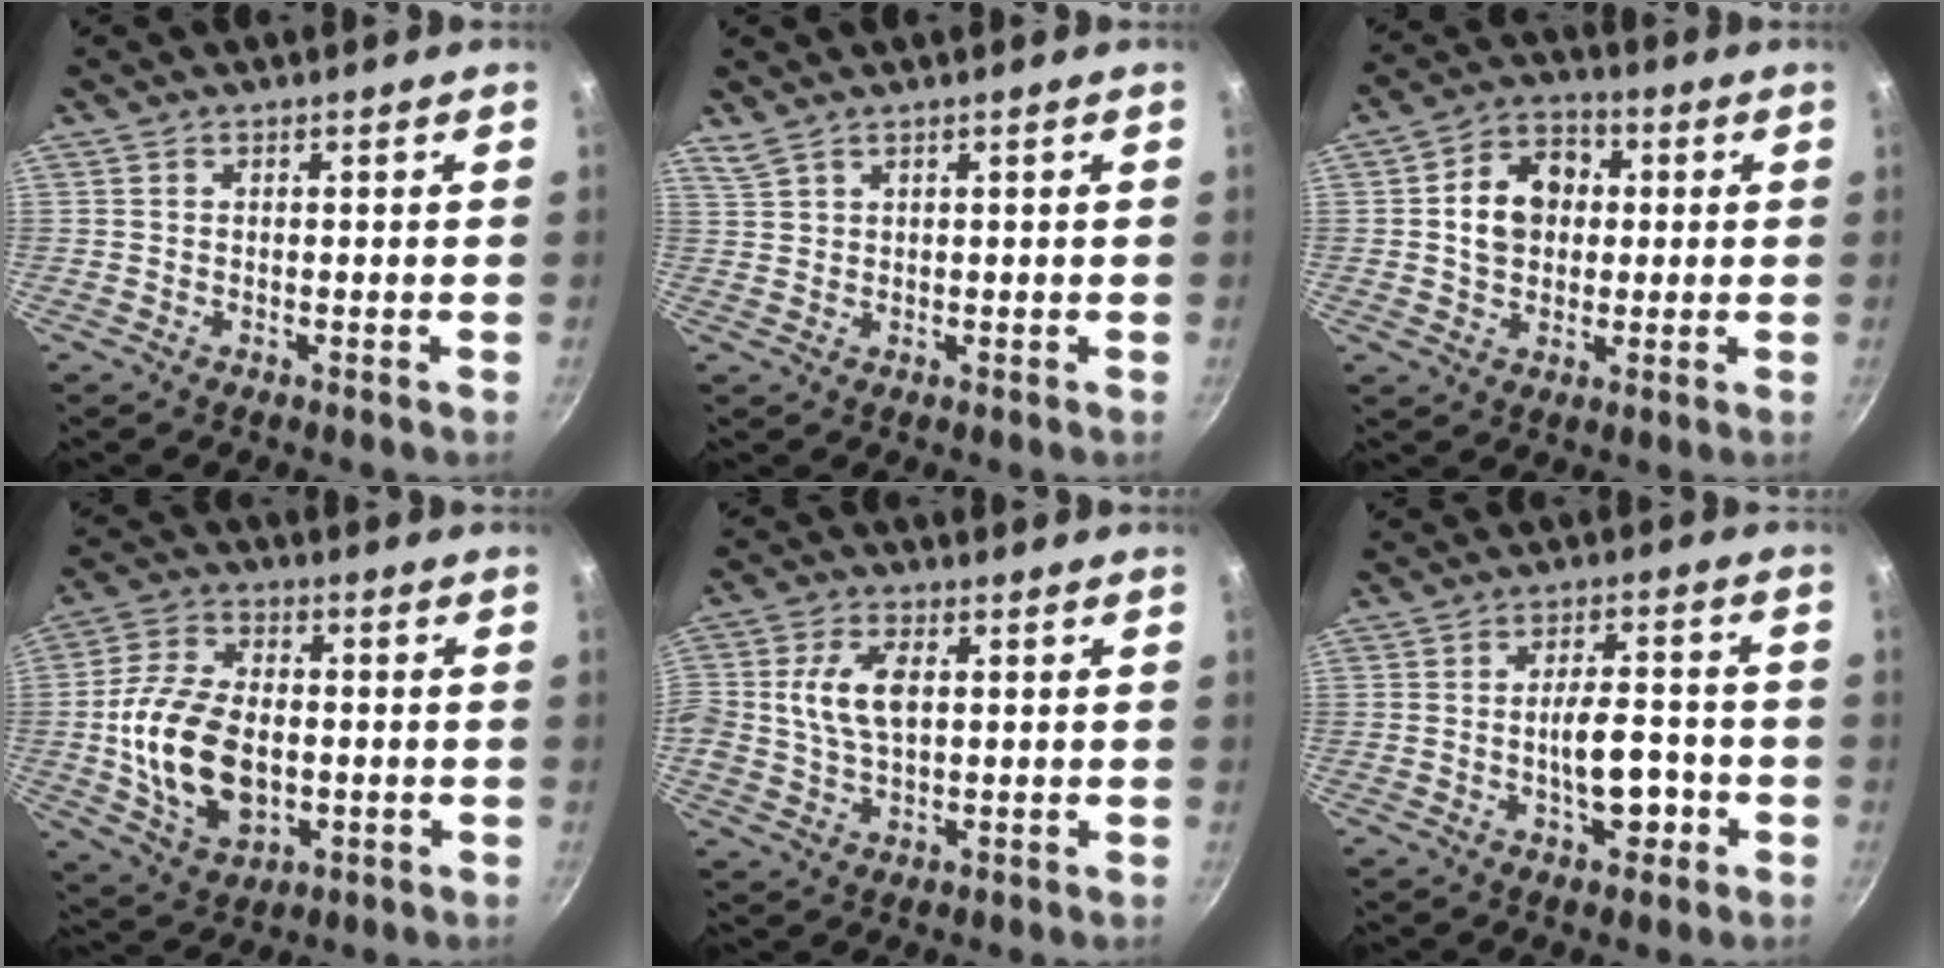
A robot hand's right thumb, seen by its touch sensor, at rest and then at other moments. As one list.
[{"total": 2.2, "force": [1.9, 0.6, 1.0], "torque": [-0.023, -0.002, 0.047]}, {"total": 10.8, "force": [1.2, 8.6, 6.4], "torque": [-0.076, 0.019, 0.009]}, {"total": 16.8, "force": [-1.5, 10.7, 12.8], "torque": [-0.227, 0.012, -0.023]}, {"total": 8.7, "force": [1.2, 5.4, 6.8], "torque": [-0.121, 0.010, 0.019]}, {"total": 8.5, "force": [-2.5, 3.9, 7.1], "torque": [-0.086, 0.024, -0.040]}]